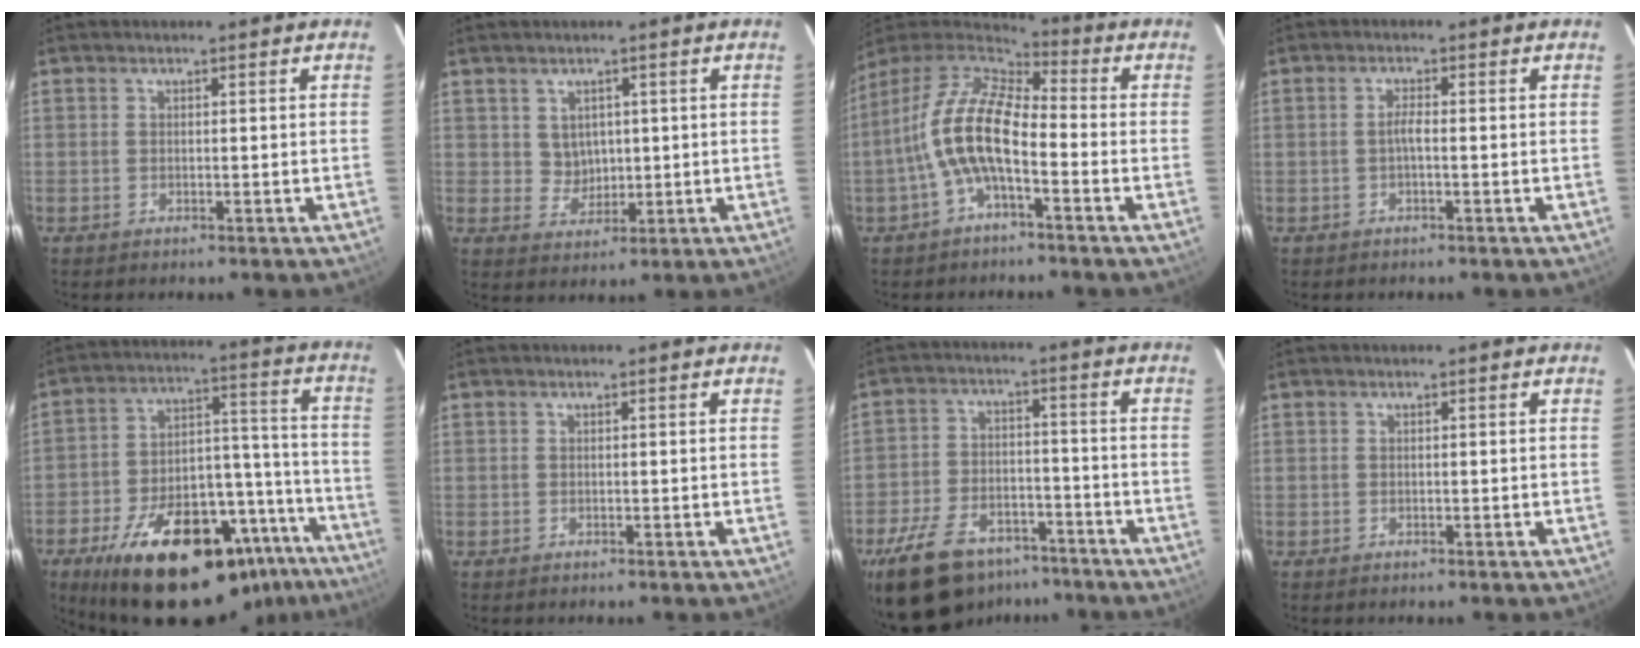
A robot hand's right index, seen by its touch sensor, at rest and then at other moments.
{"total": 3.8, "force": [1.2, 3.5, 0.8], "torque": [-0.011, 0.008, 0.029]}
{"total": 12.0, "force": [-3.2, 4.5, 10.6], "torque": [-0.214, 0.012, -0.063]}
{"total": 1.5, "force": [-0.5, 0.1, 1.5], "torque": [-0.028, 0.004, -0.012]}
{"total": 30.7, "force": [-21.1, 12.5, 18.5], "torque": [-0.280, 0.030, -0.291]}
{"total": 0.0}
{"total": 17.9, "force": [-12.4, 9.4, 8.9], "torque": [-0.203, -0.004, -0.196]}
{"total": 0.0}